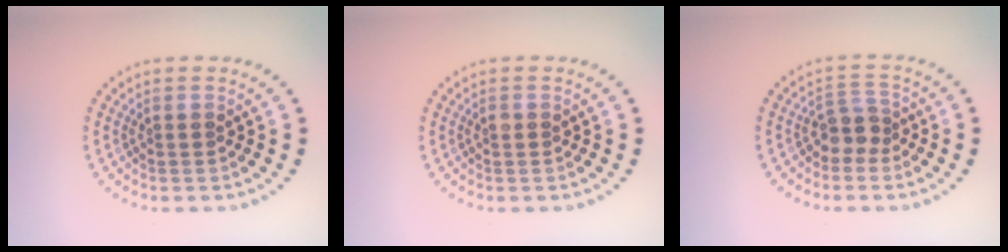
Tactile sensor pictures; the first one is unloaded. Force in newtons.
{"total": 0.7, "press": 0.6, "slide": 0.1}
{"total": 2.1, "press": 1.6, "slide": 1.4}